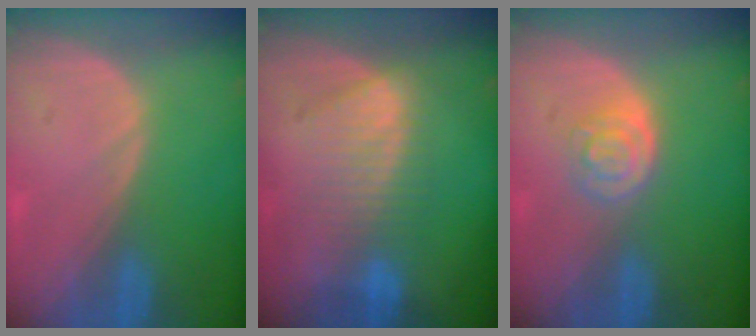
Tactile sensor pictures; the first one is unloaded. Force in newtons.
{"total": 7.4, "press": 7.3, "slide": 1.3}
{"total": 4.0, "press": 3.6, "slide": 1.7}